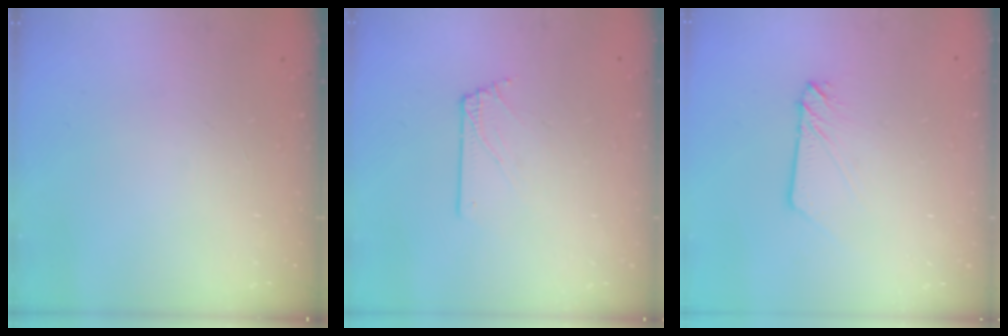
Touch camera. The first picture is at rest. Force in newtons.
{"total": 1.6, "press": 1.6, "slide": 0.2}
{"total": 3.2, "press": 3.2, "slide": 0.2}